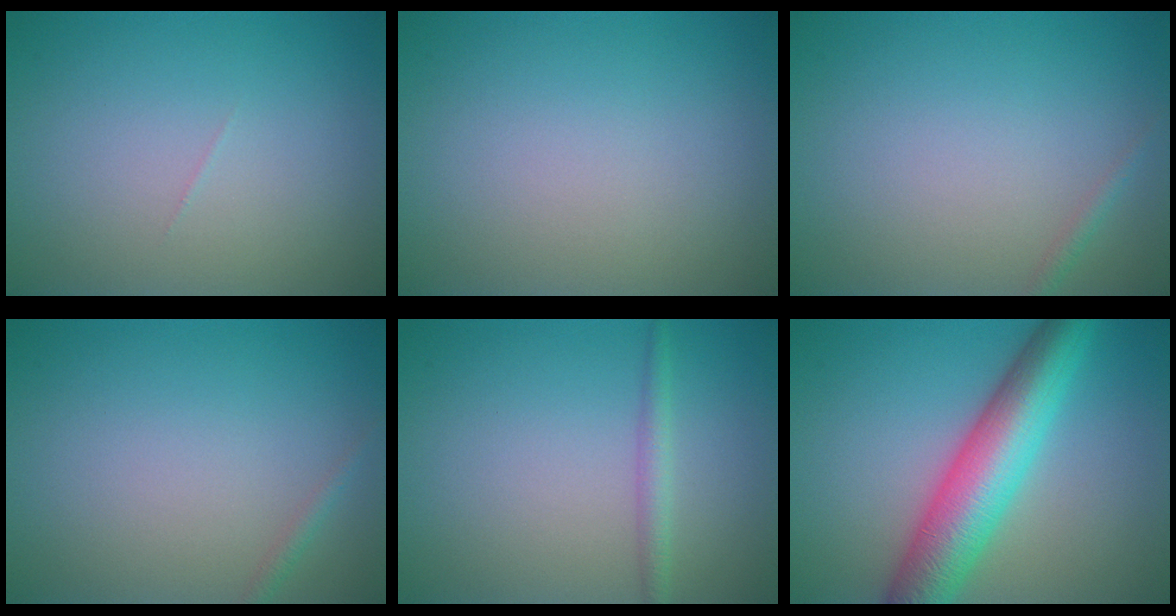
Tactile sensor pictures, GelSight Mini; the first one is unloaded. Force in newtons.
{"total": 0.0}
{"total": 0.8, "press": 0.7, "slide": 0.1}
{"total": 0.8, "press": 0.7, "slide": 0.1}
{"total": 1.6, "press": 1.6, "slide": 0.1}
{"total": 8.4, "press": 8.4, "slide": 0.2}